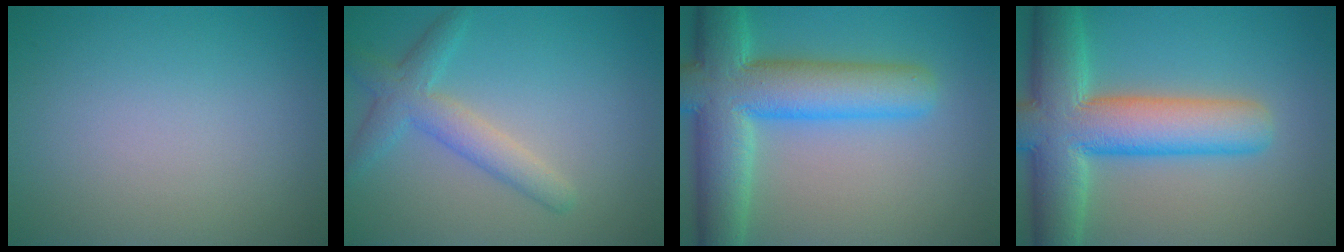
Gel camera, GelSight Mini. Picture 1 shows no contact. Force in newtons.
{"total": 3.5, "press": 3.5, "slide": 0.1}
{"total": 10.4, "press": 10.4, "slide": 0.4}
{"total": 10.8, "press": 10.8, "slide": 0.6}